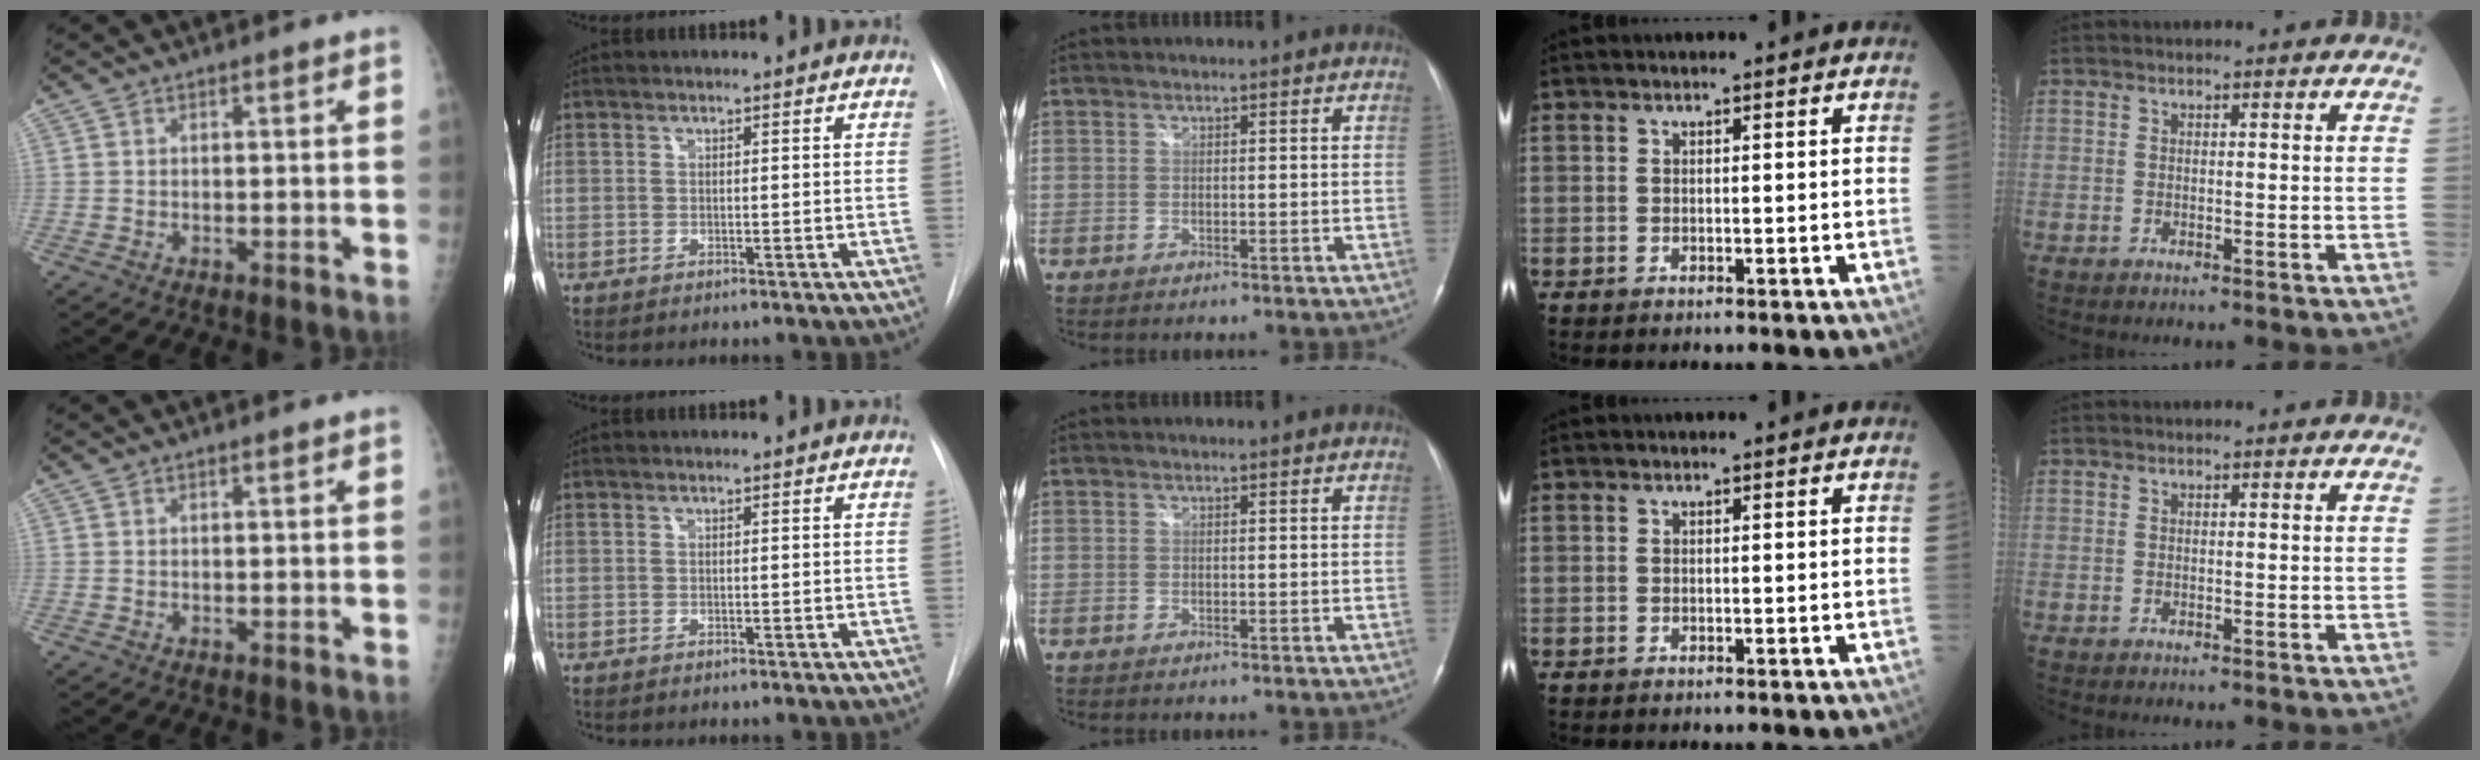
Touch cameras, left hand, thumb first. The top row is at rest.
{}